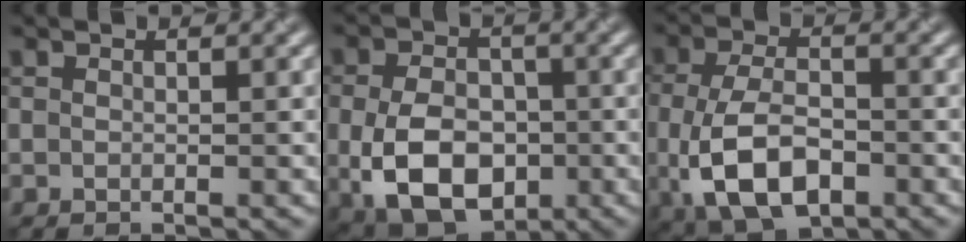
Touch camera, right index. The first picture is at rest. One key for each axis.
{"total": 8.6, "fx": -1.8, "fy": 5.9, "fz": 6.0, "tx": -0.125, "ty": -0.014, "tz": -0.031}
{"total": 7.5, "fx": -2.1, "fy": 4.3, "fz": 5.8, "tx": -0.124, "ty": -0.006, "tz": -0.040}